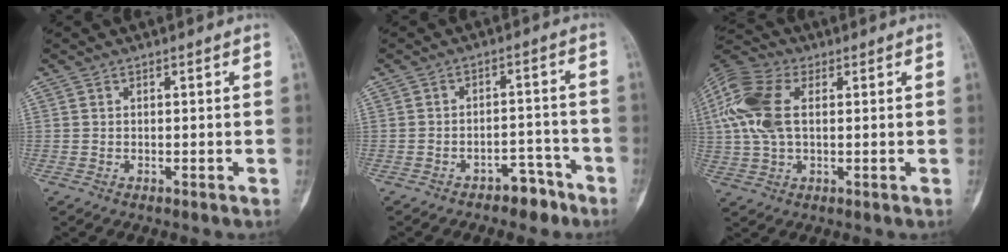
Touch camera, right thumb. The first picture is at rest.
{"total": 5.7, "force": [-4.0, 3.1, 2.5], "torque": [-0.019, 0.044, -0.053]}
{"total": 14.0, "force": [2.7, 8.3, 11.0], "torque": [-0.260, 0.018, 0.049]}